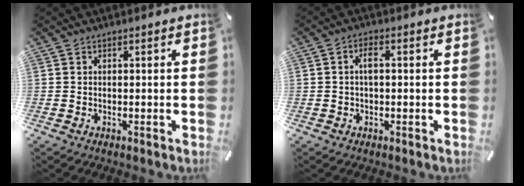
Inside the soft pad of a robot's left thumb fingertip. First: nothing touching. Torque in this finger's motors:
{"motor_torque": [0.00, 0.21, 0.13, -0.07, 0.07]}